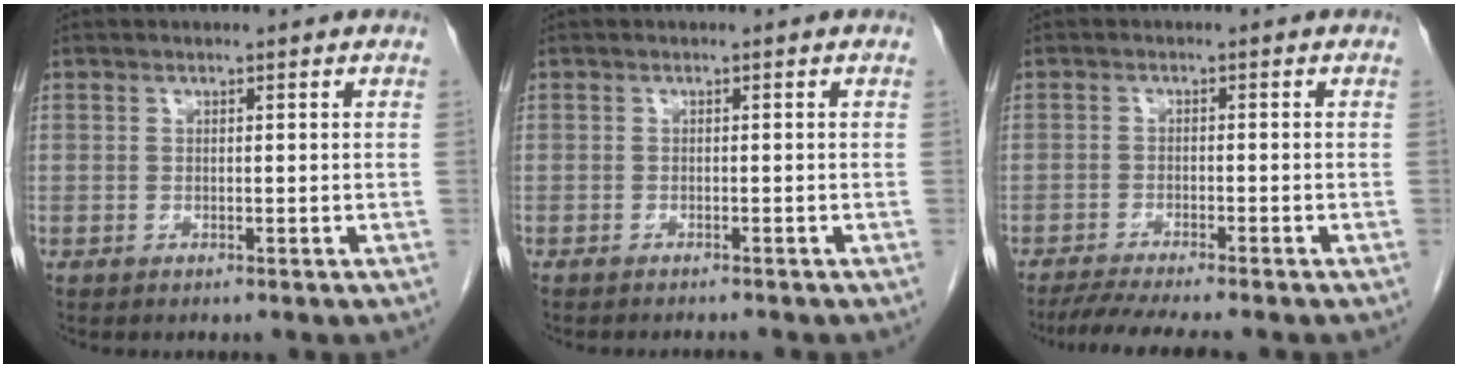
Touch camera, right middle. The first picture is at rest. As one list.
[{"total": 2.3, "force": [-2.2, 0.0, 0.7], "torque": [-0.010, -0.003, -0.029]}, {"total": 7.0, "force": [-6.1, -0.3, 3.5], "torque": [-0.048, -0.017, -0.100]}]